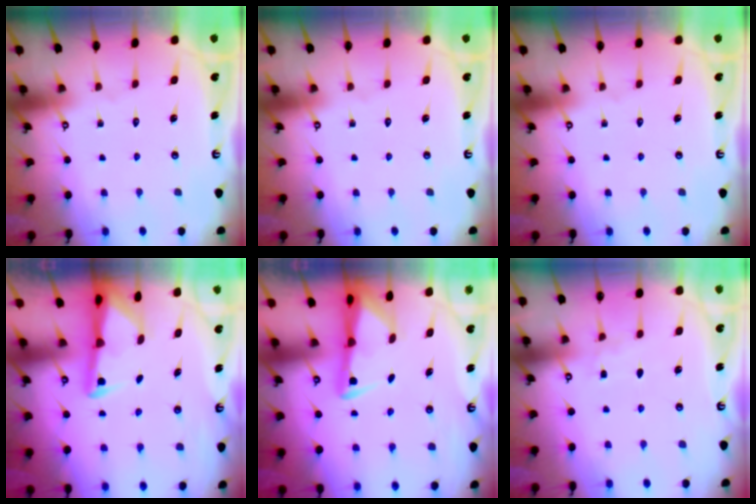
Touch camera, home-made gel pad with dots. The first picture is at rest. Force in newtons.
{"total": 0.0}
{"total": 0.0}
{"total": 2.7, "press": 2.7, "slide": 0.7}
{"total": 2.9, "press": 2.9, "slide": 0.5}
{"total": 4.3, "press": 4.3, "slide": 0.5}